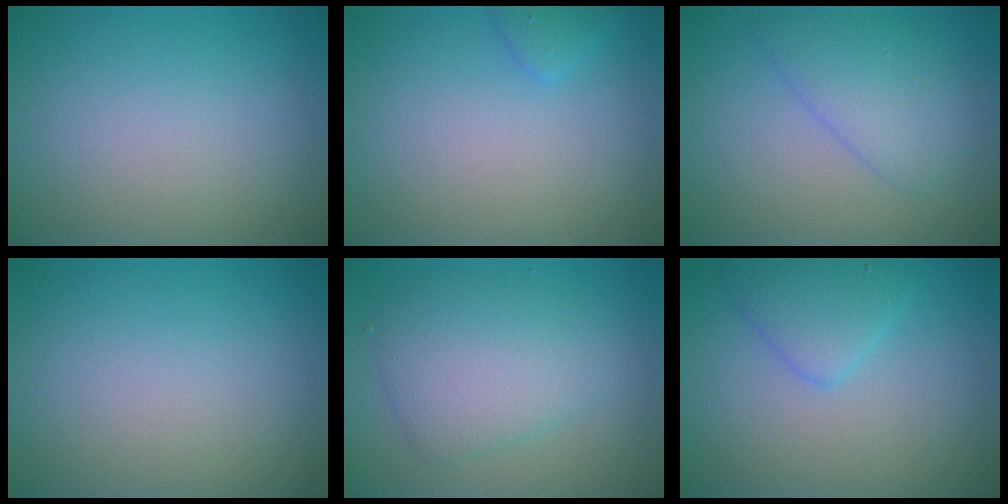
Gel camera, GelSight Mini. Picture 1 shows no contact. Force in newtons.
{"total": 1.2, "press": 1.2, "slide": 0.1}
{"total": 3.3, "press": 3.3, "slide": 0.2}
{"total": 0.0}
{"total": 4.9, "press": 4.9, "slide": 0.2}
{"total": 2.7, "press": 2.7, "slide": 0.2}